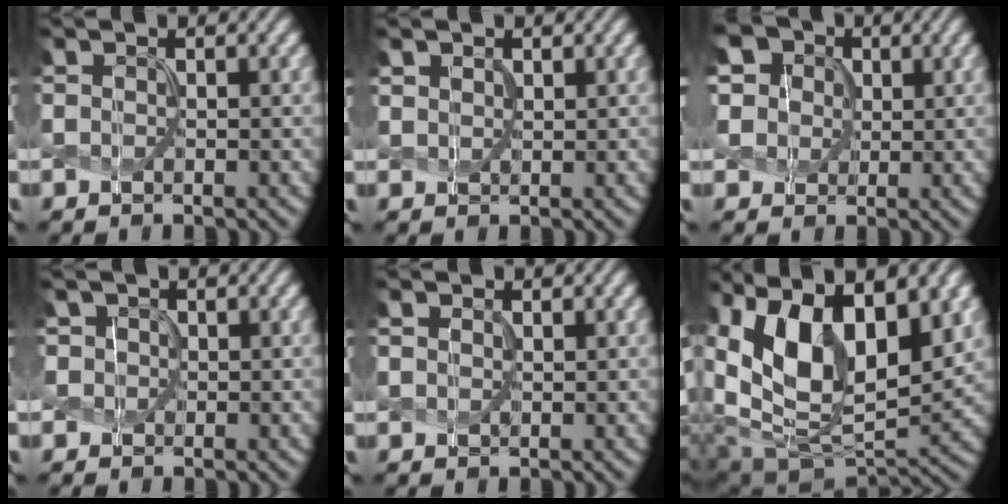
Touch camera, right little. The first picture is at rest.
{"total": 1.0, "force": [0.7, 0.7, 0.2], "torque": [-0.006, -0.003, 0.018]}
{"total": 9.6, "force": [4.6, 7.3, 4.0], "torque": [-0.101, 0.022, 0.067]}
{"total": 1.6, "force": [0.3, 1.5, 0.2], "torque": [-0.006, 0.002, 0.007]}
{"total": 0.8, "force": [0.2, 0.6, 0.3], "torque": [-0.006, -0.003, 0.009]}
{"total": 14.6, "force": [4.3, 8.7, 10.9], "torque": [-0.211, -0.001, 0.086]}